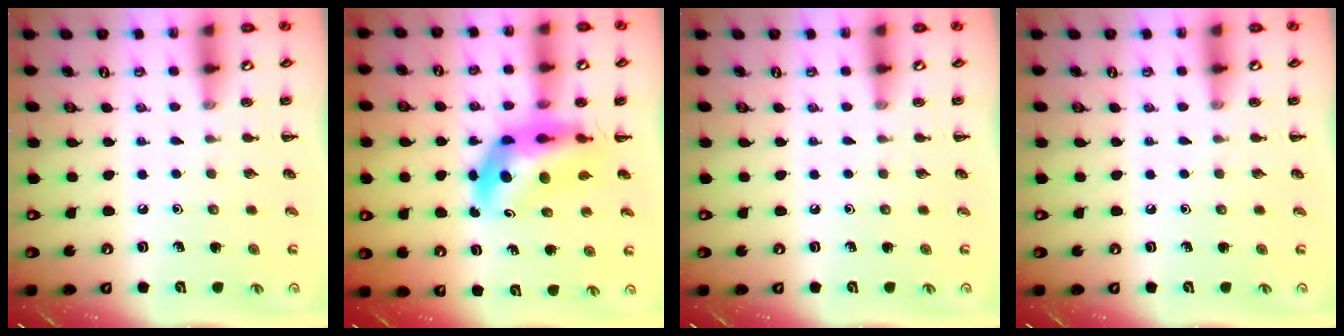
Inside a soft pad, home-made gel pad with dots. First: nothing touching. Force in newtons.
{"total": 11.6, "press": 11.0, "slide": 3.8}
{"total": 0.0}
{"total": 0.0}